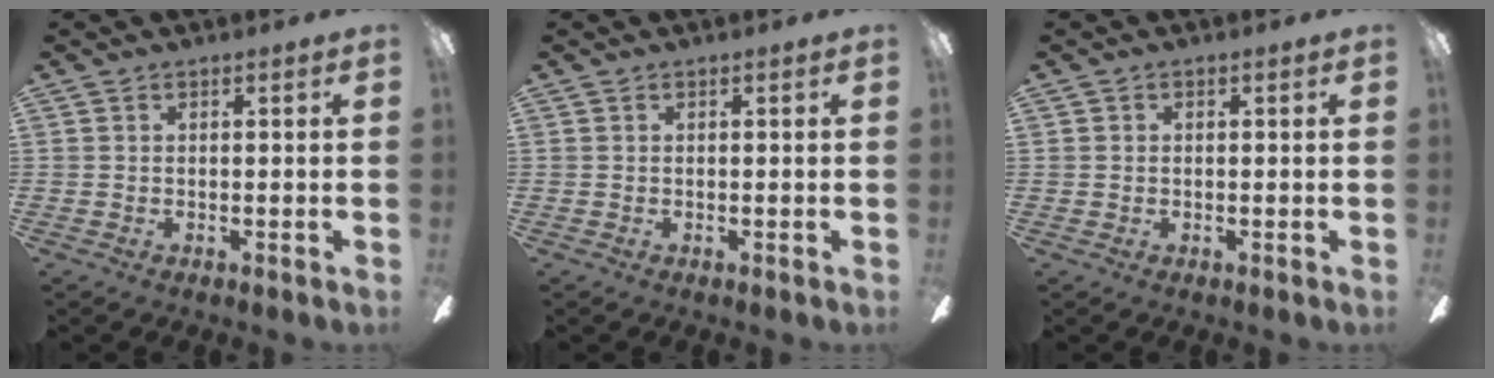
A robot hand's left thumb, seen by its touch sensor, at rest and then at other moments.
{"total": 0.0}
{"total": 0.0}